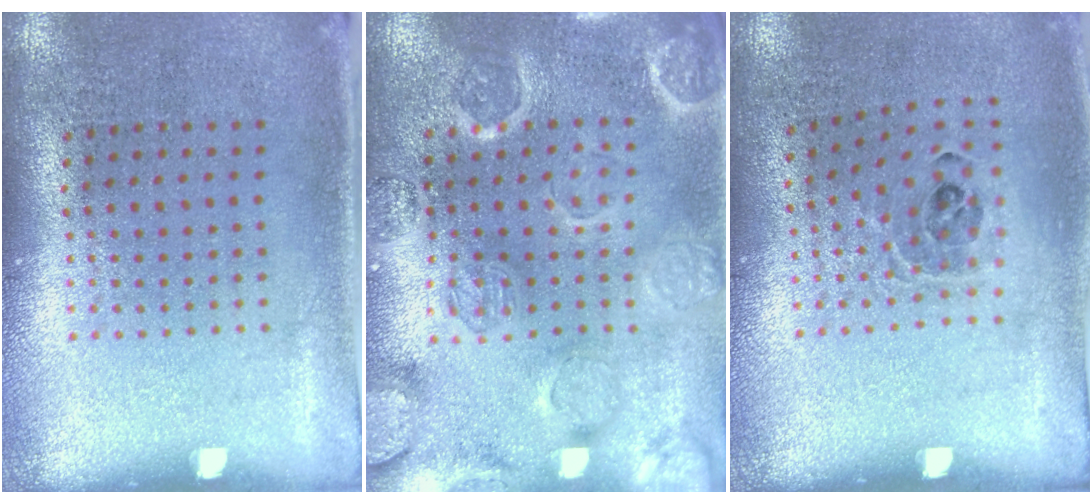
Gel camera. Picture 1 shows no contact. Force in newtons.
{"total": 3.1, "press": 3.0, "slide": 0.6}
{"total": 0.9, "press": 0.8, "slide": 0.3}